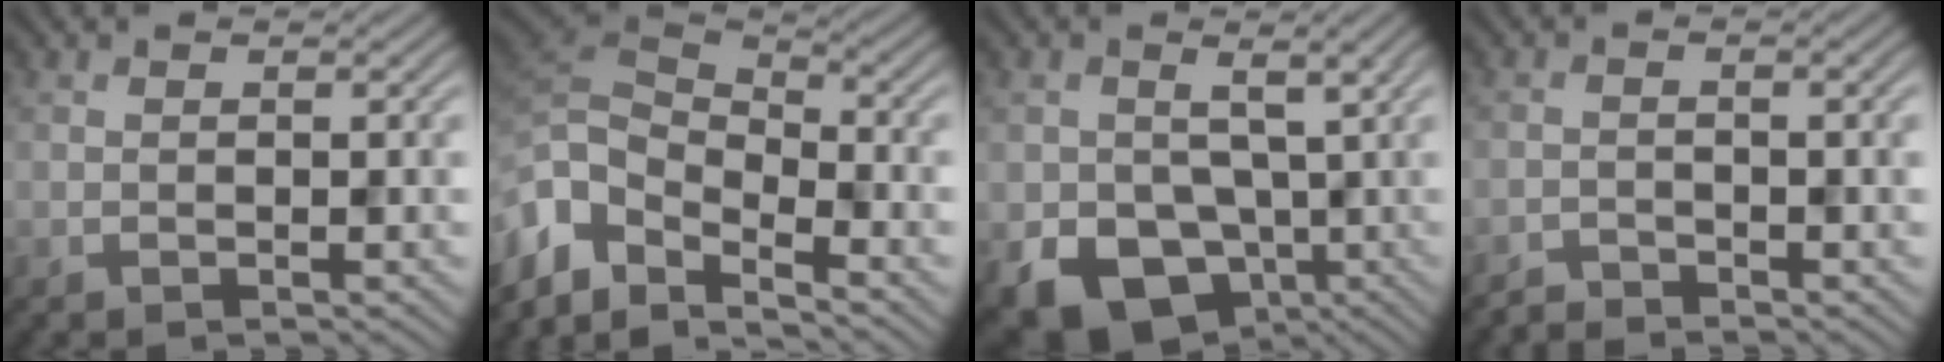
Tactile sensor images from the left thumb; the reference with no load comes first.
{"total": 9.4, "force": [-4.9, 5.1, 6.2], "torque": [-0.148, -0.008, -0.103]}
{"total": 11.7, "force": [-2.8, 8.3, 7.8], "torque": [-0.126, -0.036, -0.026]}
{"total": 2.4, "force": [-2.0, 0.4, 1.2], "torque": [-0.022, -0.002, -0.042]}